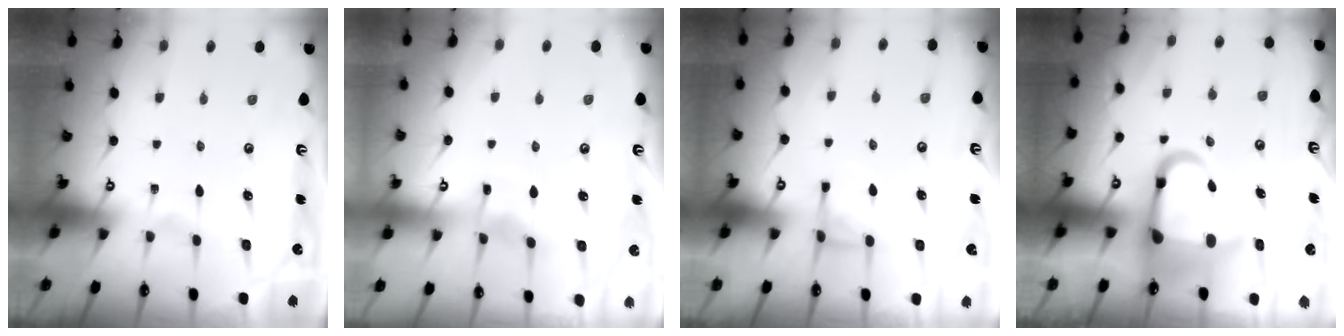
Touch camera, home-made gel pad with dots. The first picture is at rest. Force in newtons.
{"total": 4.7, "press": 4.7, "slide": 0.7}
{"total": 4.9, "press": 4.8, "slide": 0.9}
{"total": 12.8, "press": 12.7, "slide": 1.7}